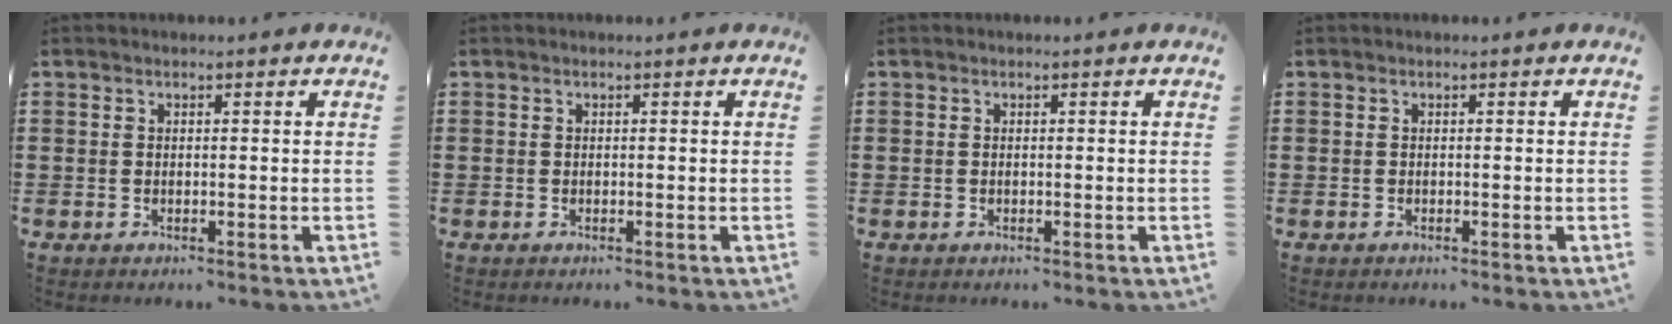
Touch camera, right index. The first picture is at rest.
{"total": 0.0}
{"total": 0.0}
{"total": 0.0}